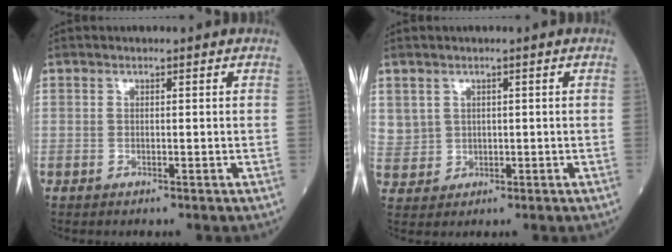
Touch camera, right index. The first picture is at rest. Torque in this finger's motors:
{"motor_torque": [0.45, -0.47, 0.10, 0.08]}